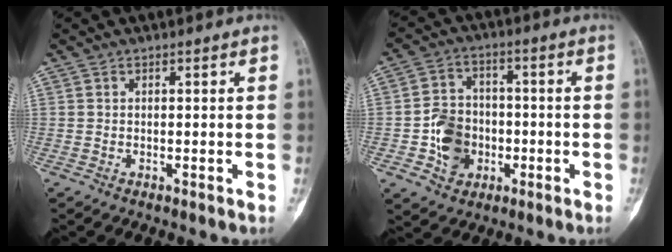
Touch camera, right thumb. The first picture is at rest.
{"total": 9.4, "force": [-2.5, 7.7, 4.7], "torque": [-0.054, 0.018, -0.044]}